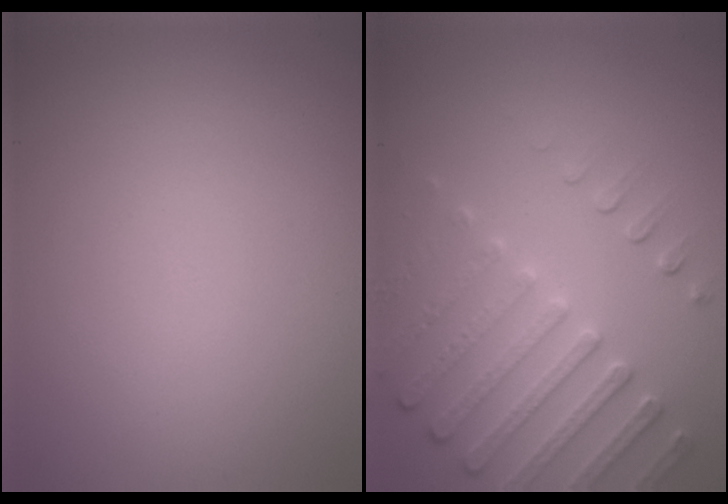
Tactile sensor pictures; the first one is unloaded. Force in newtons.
{"total": 4.7, "press": 4.0, "slide": 2.4}